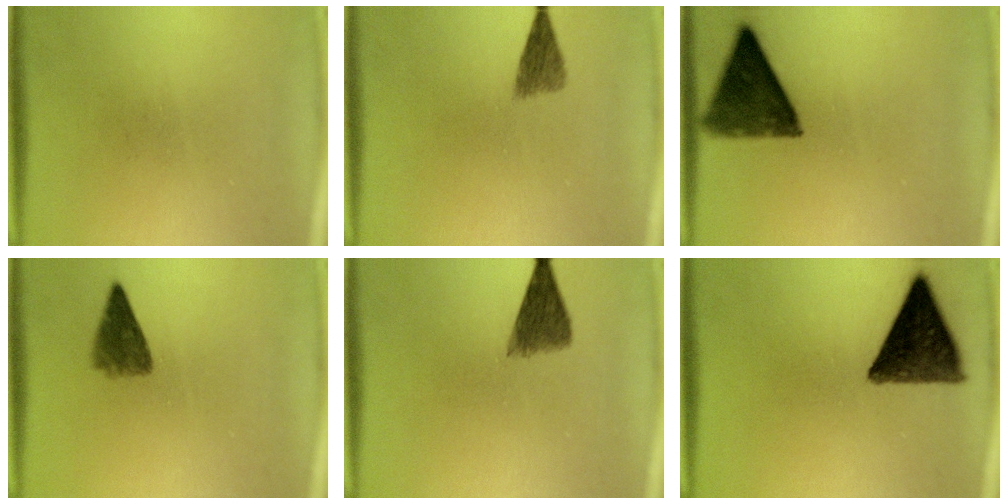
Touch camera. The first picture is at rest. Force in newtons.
{"total": 2.9}
{"total": 11.2}
{"total": 4.2}
{"total": 5.1}
{"total": 12.1}